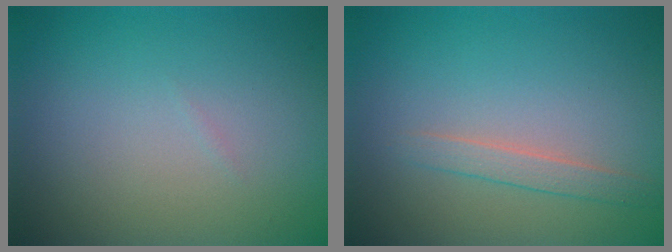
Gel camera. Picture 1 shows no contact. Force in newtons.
{"total": 1.5, "press": 1.5, "slide": 0.0}